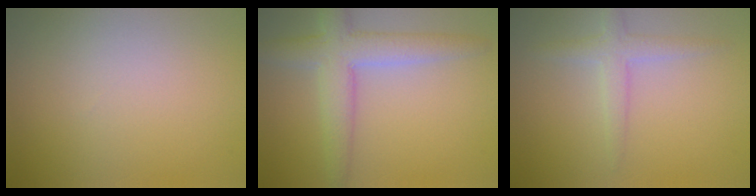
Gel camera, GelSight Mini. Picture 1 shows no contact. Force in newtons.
{"total": 5.1, "press": 5.1, "slide": 0.3}
{"total": 2.2, "press": 2.2, "slide": 0.1}